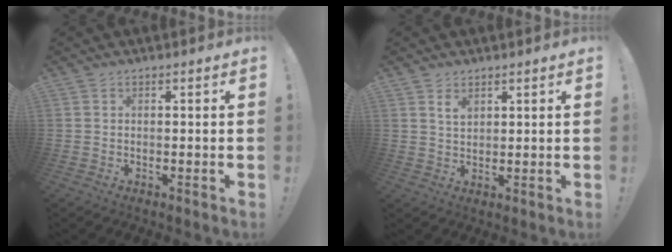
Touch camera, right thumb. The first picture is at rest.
{"total": 3.3, "force": [2.0, 1.8, 1.8], "torque": [-0.021, -0.012, 0.034]}